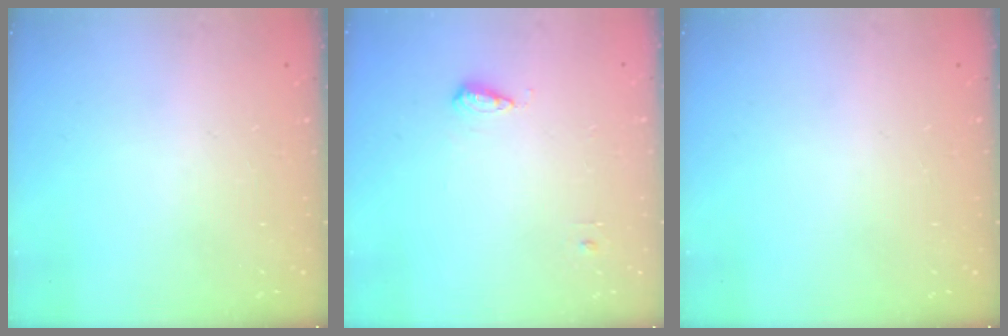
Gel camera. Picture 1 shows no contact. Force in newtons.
{"total": 5.8, "press": 5.7, "slide": 1.0}
{"total": 0.0}